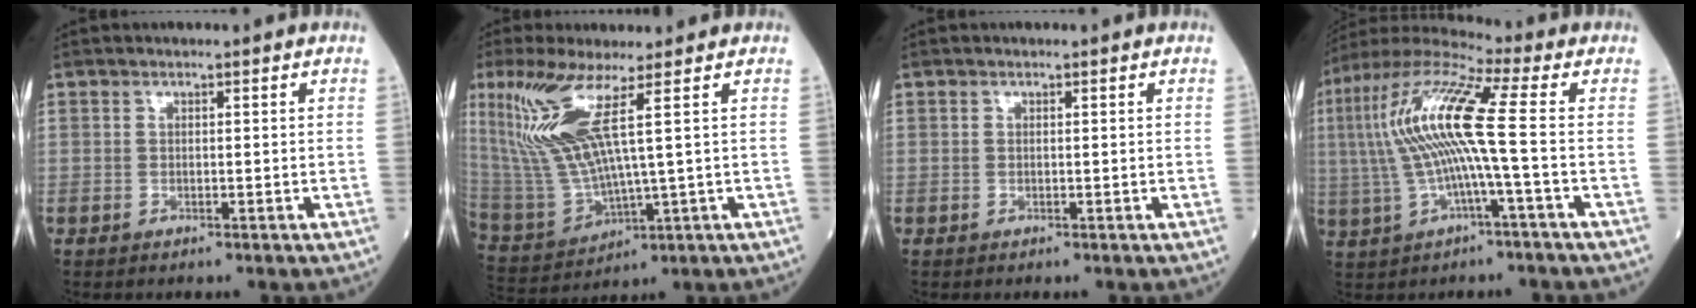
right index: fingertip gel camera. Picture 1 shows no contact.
{"total": 12.3, "force": [5.1, 0.8, 11.1], "torque": [-0.264, -0.009, 0.112]}
{"total": 0.0}
{"total": 13.7, "force": [0.2, 0.4, 13.7], "torque": [-0.288, 0.025, -0.006]}